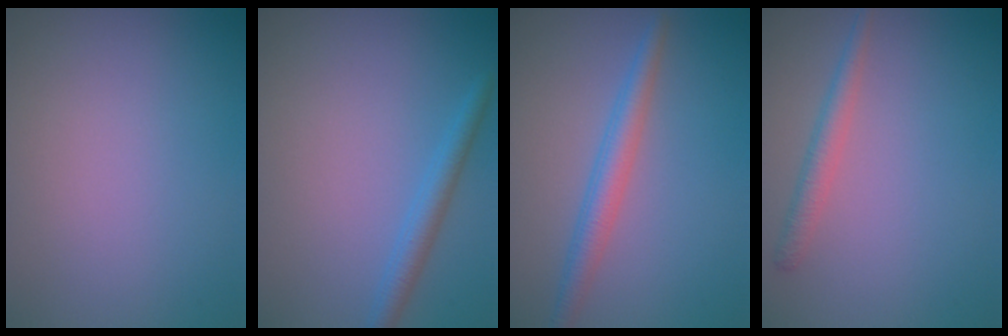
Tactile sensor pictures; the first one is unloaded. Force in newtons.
{"total": 2.1, "press": 2.0, "slide": 0.2}
{"total": 2.7, "press": 2.7, "slide": 0.1}
{"total": 1.8, "press": 1.8, "slide": 0.1}